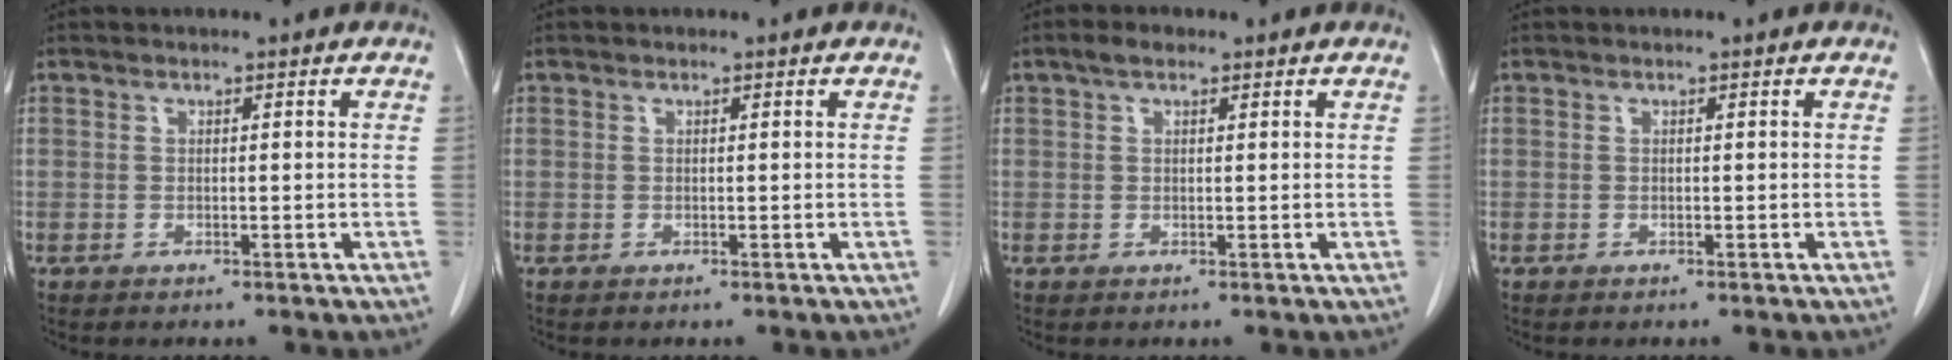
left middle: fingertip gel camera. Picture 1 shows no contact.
{"total": 0.0}
{"total": 2.2, "force": [1.4, 1.0, 1.4], "torque": [-0.029, 0.011, 0.024]}
{"total": 0.0}